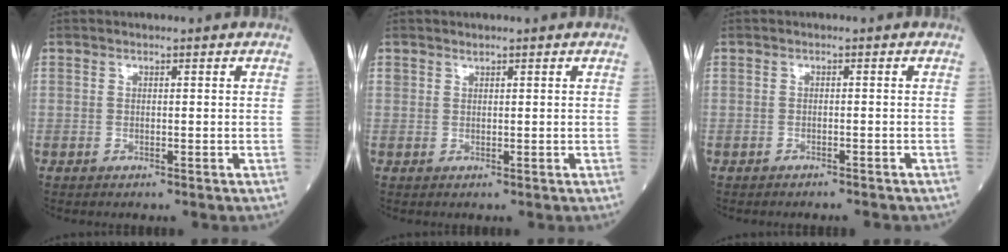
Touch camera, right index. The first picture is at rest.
{"total": 2.1, "force": [1.1, 1.6, 0.8], "torque": [-0.032, 0.017, 0.027]}
{"total": 4.5, "force": [-3.8, 1.5, 1.9], "torque": [-0.036, -0.003, -0.044]}